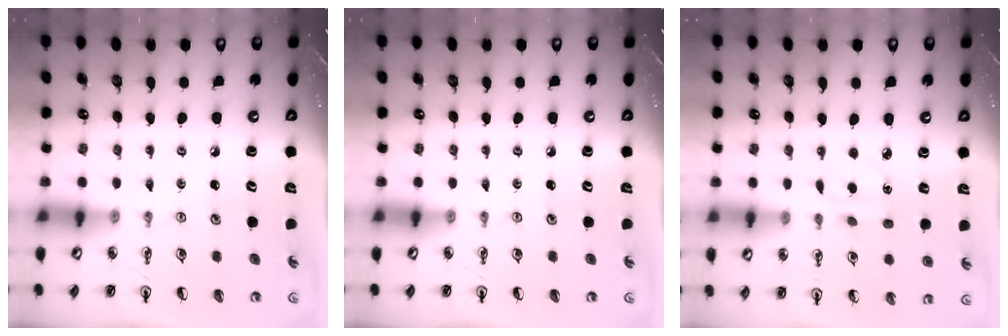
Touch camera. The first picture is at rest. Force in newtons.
{"total": 0.0}
{"total": 2.6, "press": 2.6, "slide": 0.5}